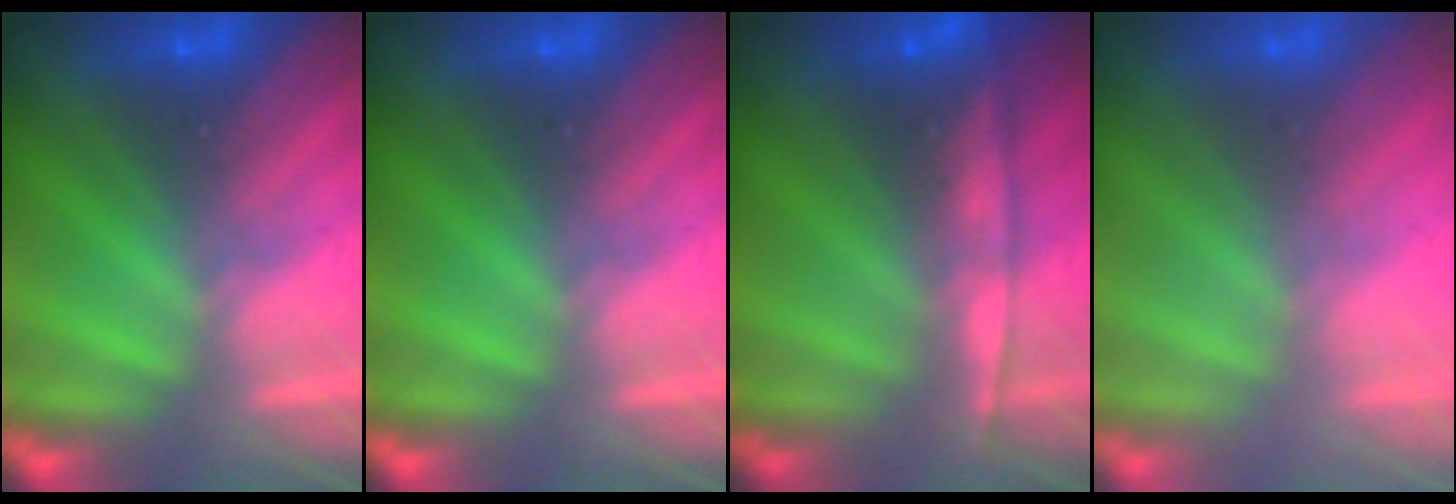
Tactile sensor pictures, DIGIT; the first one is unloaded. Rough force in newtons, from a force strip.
{"total": 0.0}
{"total": 7.8}
{"total": 2.4}